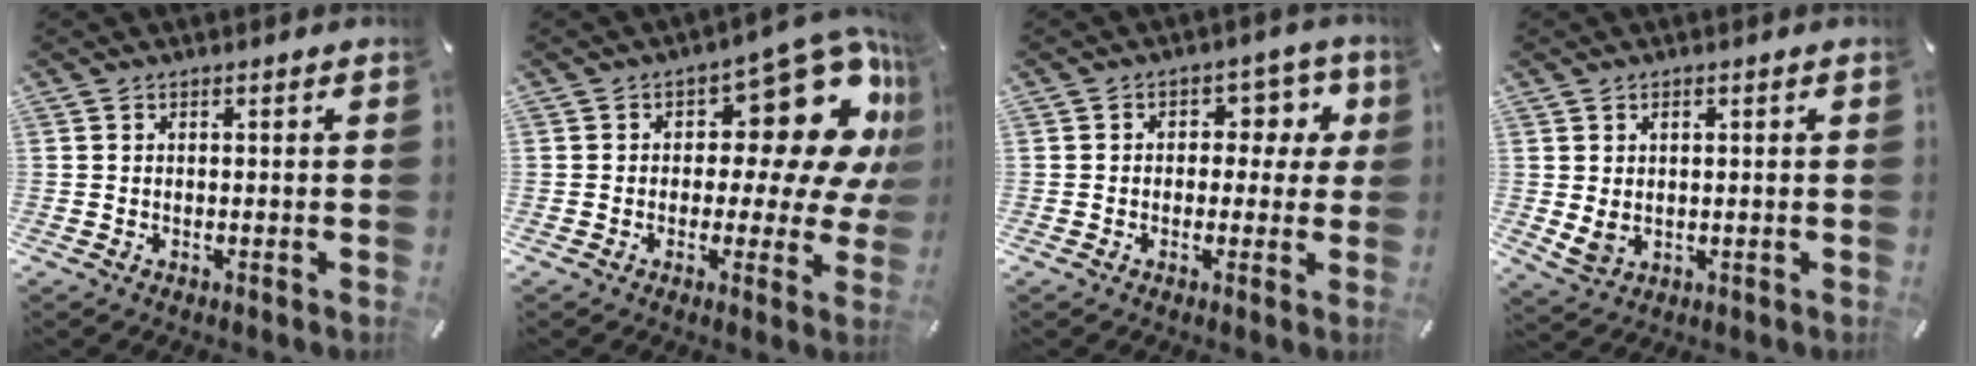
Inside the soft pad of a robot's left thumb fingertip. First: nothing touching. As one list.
[{"total": 18.0, "force": [7.9, 8.8, 13.5], "torque": [-0.164, -0.070, 0.127]}, {"total": 6.5, "force": [0.9, 5.2, 3.8], "torque": [-0.036, -0.001, 0.006]}, {"total": 3.5, "force": [1.1, 2.7, 2.0], "torque": [-0.046, -0.008, 0.016]}]